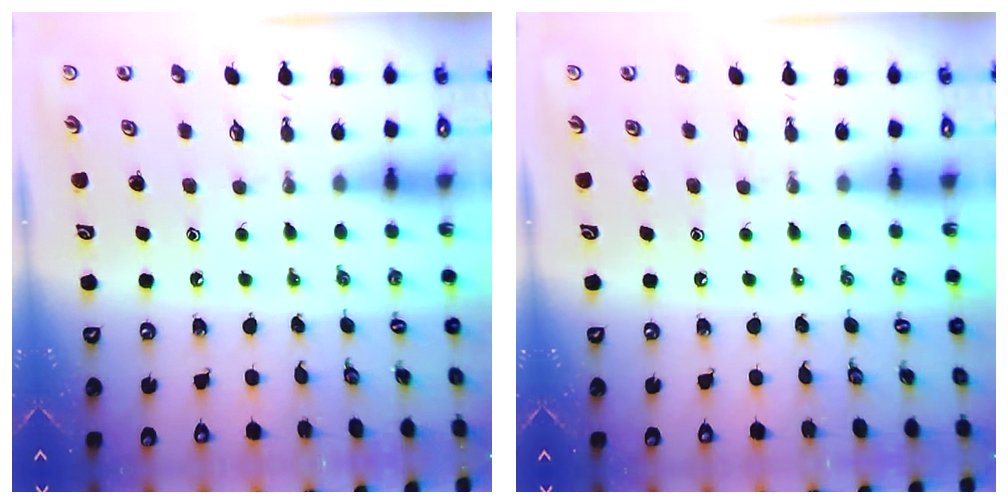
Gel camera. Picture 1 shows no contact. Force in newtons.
{"total": 0.0}